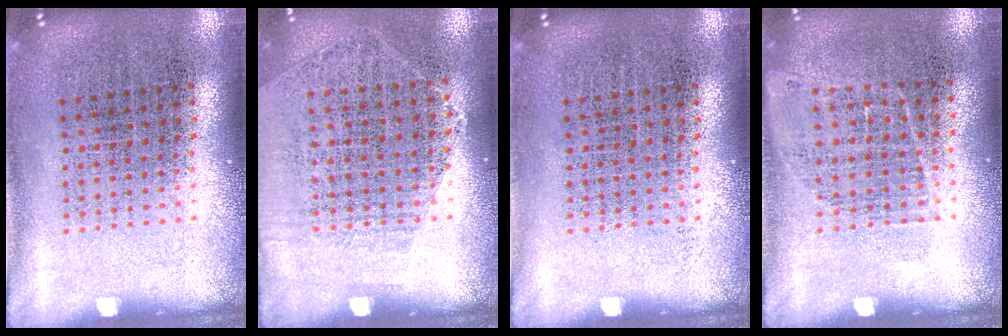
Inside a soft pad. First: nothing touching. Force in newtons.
{"total": 1.2, "press": 1.0, "slide": 0.6}
{"total": 0.0}
{"total": 0.9, "press": 0.7, "slide": 0.5}